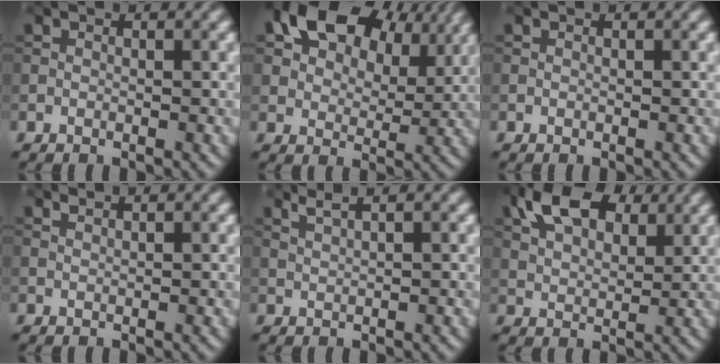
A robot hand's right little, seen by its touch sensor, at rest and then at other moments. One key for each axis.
{"total": 12.5, "fx": 6.8, "fy": 7.4, "fz": 7.4, "tx": -0.131, "ty": 0.022, "tz": 0.107}
{"total": 0.0}
{"total": 0.6, "fx": 0.6, "fy": 0.0, "fz": 0.2, "tx": -0.002, "ty": 0.000, "tz": 0.011}
{"total": 2.3, "fx": 1.6, "fy": 0.6, "fz": 1.5, "tx": -0.023, "ty": 0.005, "tz": 0.021}
{"total": 8.0, "fx": 3.8, "fy": 4.5, "fz": 5.3, "tx": -0.109, "ty": 0.015, "tz": 0.065}